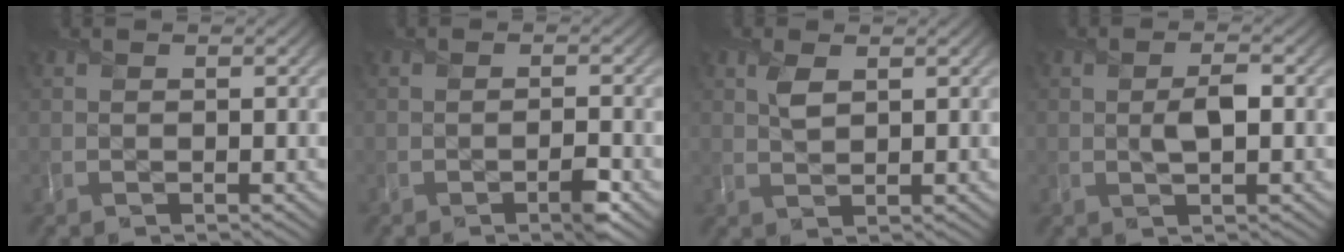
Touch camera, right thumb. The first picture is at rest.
{"total": 2.1, "force": [-1.3, 0.3, 1.6], "torque": [-0.024, 0.002, -0.024]}
{"total": 2.1, "force": [1.1, 0.9, 1.5], "torque": [-0.034, 0.001, 0.022]}
{"total": 2.5, "force": [0.0, 0.9, 2.3], "torque": [-0.046, 0.001, 0.000]}